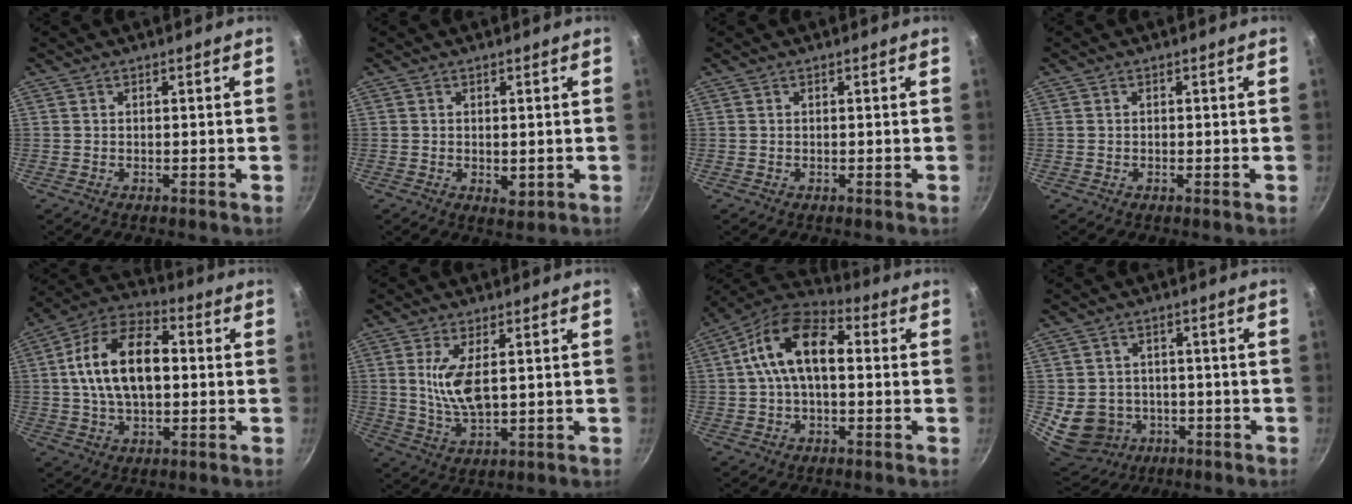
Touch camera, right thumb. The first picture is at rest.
{"total": 2.4, "force": [-0.1, 1.5, 1.9], "torque": [-0.028, -0.008, 0.001]}
{"total": 0.0}
{"total": 0.0}
{"total": 16.4, "force": [1.4, 9.5, 13.3], "torque": [-0.213, 0.029, 0.010]}
{"total": 7.7, "force": [1.7, 3.0, 6.9], "torque": [-0.132, -0.012, 0.039]}
{"total": 13.7, "force": [1.6, 7.6, 11.2], "torque": [-0.185, 0.037, 0.007]}
{"total": 11.3, "force": [-2.5, 9.9, 5.0], "torque": [-0.076, 0.019, -0.022]}